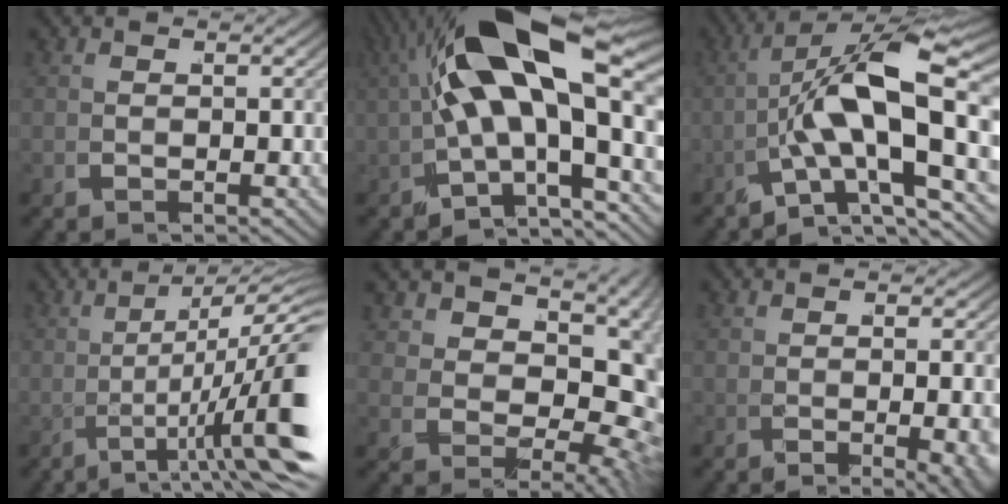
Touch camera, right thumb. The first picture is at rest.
{"total": 14.8, "force": [1.1, 7.4, 12.7], "torque": [-0.247, 0.002, 0.013]}
{"total": 9.2, "force": [-0.2, 3.2, 8.6], "torque": [-0.154, 0.008, -0.008]}
{"total": 8.2, "force": [-1.2, 1.6, 8.0], "torque": [-0.131, 0.005, -0.020]}
{"total": 12.3, "force": [1.6, 8.5, 8.8], "torque": [-0.138, -0.017, 0.030]}
{"total": 3.5, "force": [-1.1, 1.1, 3.2], "torque": [-0.055, -0.015, -0.010]}